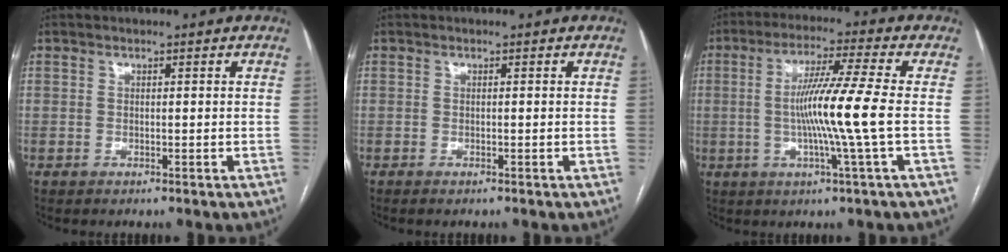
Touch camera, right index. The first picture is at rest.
{"total": 0.7, "force": [-0.5, 0.1, 0.4], "torque": [-0.010, -0.002, -0.008]}
{"total": 10.7, "force": [-1.0, -1.9, 10.5], "torque": [-0.194, -0.006, -0.019]}